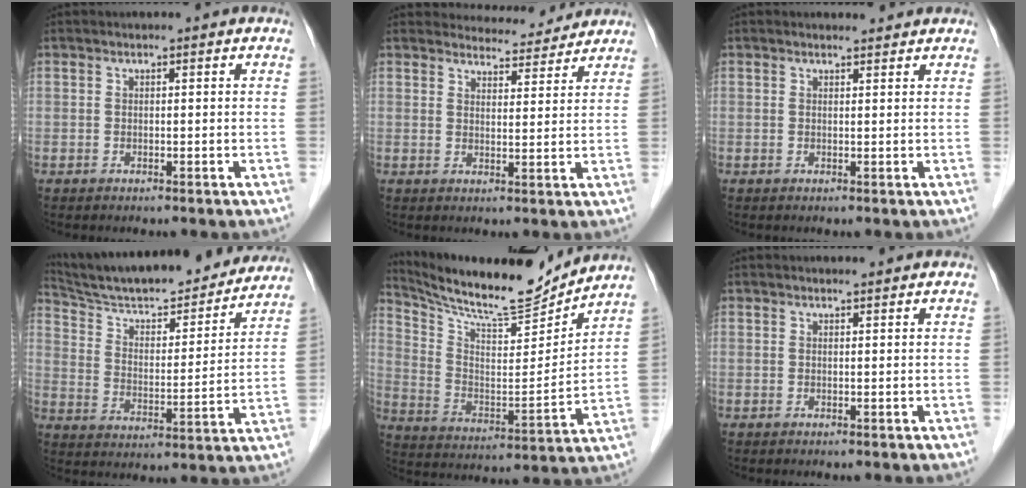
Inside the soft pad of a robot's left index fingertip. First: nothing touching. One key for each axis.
{"total": 6.2, "fx": 6.1, "fy": 1.2, "fz": -0.1, "tx": 0.003, "ty": 0.004, "tz": 0.075}
{"total": 1.5, "fx": 1.4, "fy": 0.3, "fz": 0.0, "tx": -0.012, "ty": 0.003, "tz": 0.021}
{"total": 24.3, "fx": 22.2, "fy": 3.8, "fz": 9.1, "tx": -0.147, "ty": -0.010, "tz": 0.319}
{"total": 17.4, "fx": 16.3, "fy": 1.2, "fz": 6.1, "tx": -0.124, "ty": -0.020, "tz": 0.271}
{"total": 0.7, "fx": 0.7, "fy": 0.0, "fz": 0.1, "tx": -0.009, "ty": 0.001, "tz": 0.011}